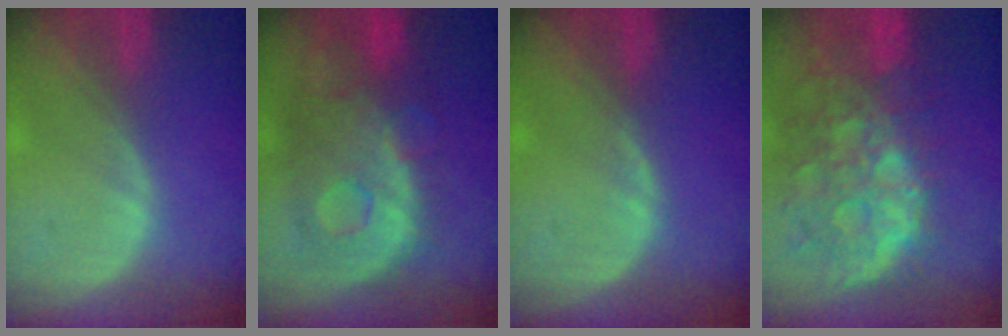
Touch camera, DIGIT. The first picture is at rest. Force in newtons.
{"total": 11.3, "press": 9.8, "slide": 5.6}
{"total": 0.5, "press": 0.5, "slide": 0.2}
{"total": 13.3, "press": 10.9, "slide": 7.6}